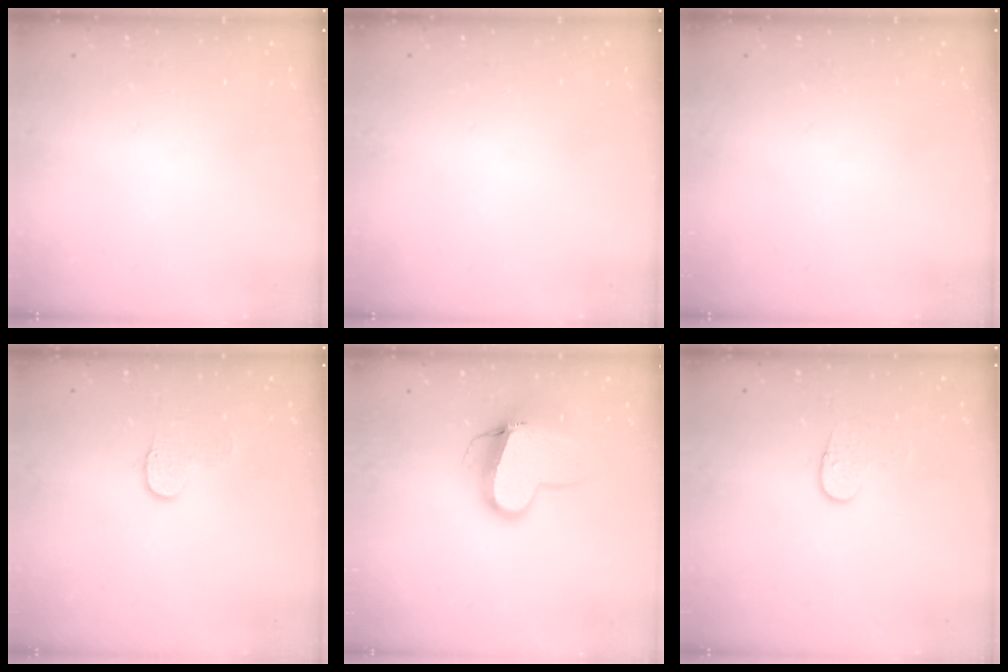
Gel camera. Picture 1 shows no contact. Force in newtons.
{"total": 0.0}
{"total": 0.0}
{"total": 6.6, "press": 6.6, "slide": 0.6}
{"total": 11.7, "press": 11.6, "slide": 1.3}
{"total": 5.8, "press": 5.7, "slide": 0.4}